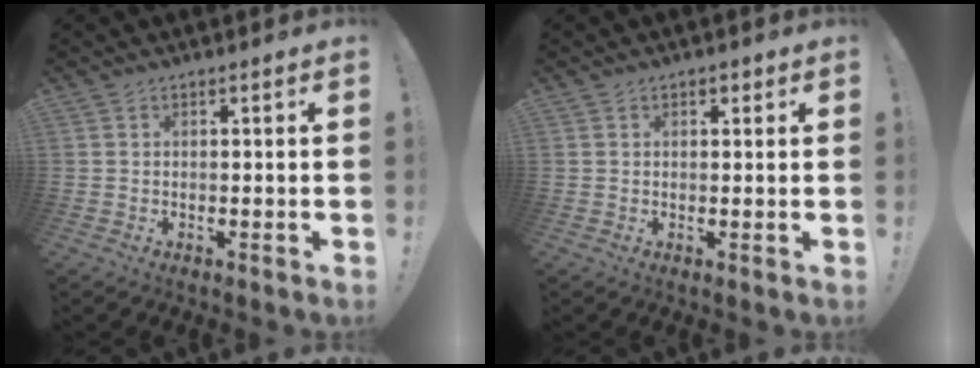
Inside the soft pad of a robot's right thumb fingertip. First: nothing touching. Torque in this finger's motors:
{"motor_torque": [-0.02, -0.02, 0.06, -0.06, 0.00]}